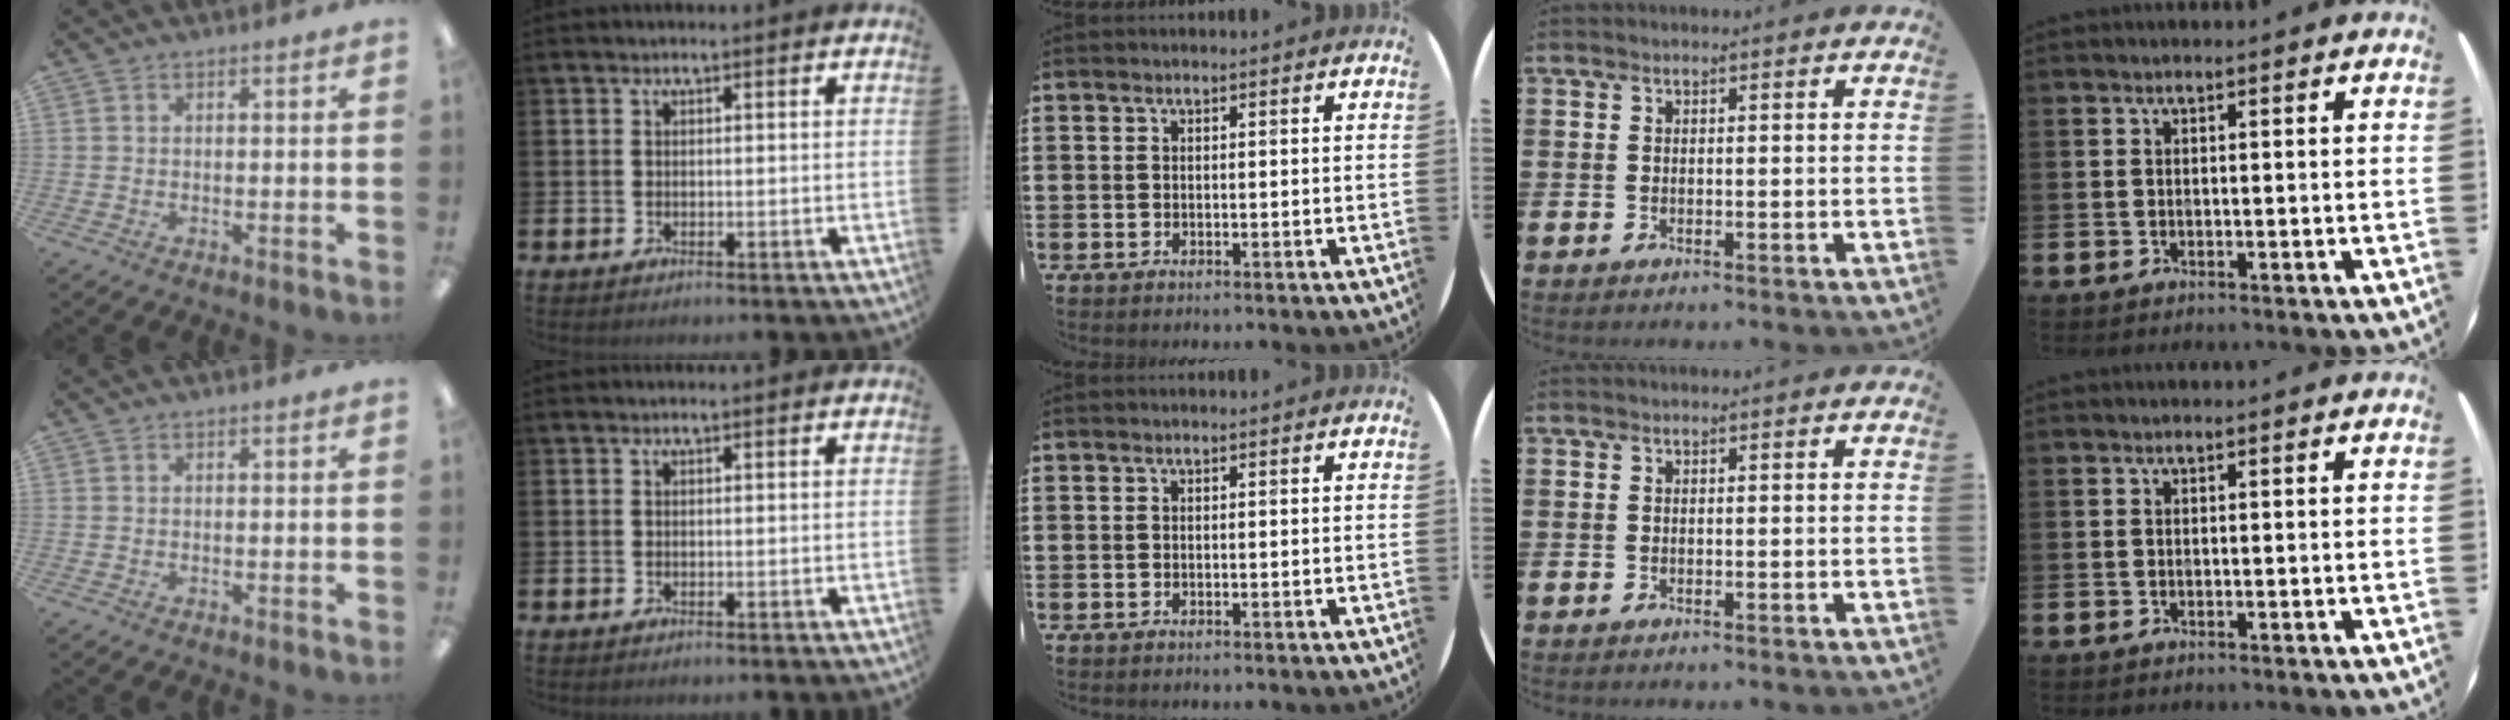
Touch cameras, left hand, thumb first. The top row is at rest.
{}